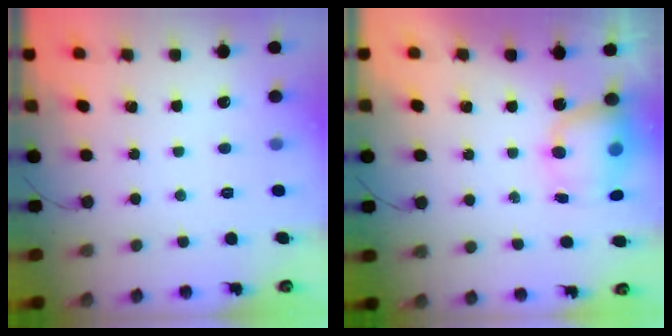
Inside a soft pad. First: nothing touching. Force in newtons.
{"total": 7.9, "press": 7.9, "slide": 0.9}